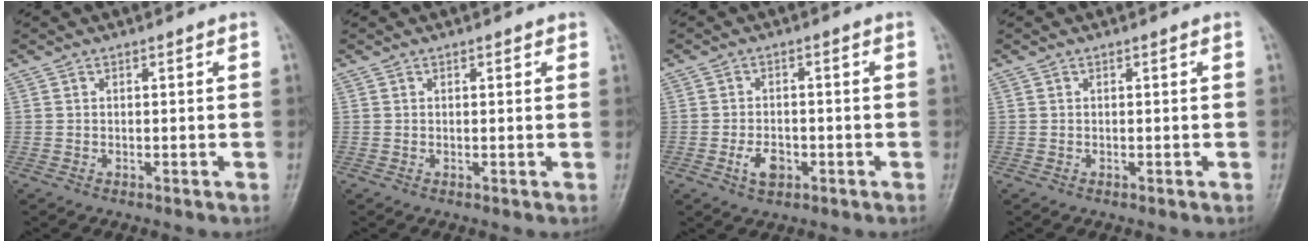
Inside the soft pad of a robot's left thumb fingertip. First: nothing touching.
{"total": 1.1, "force": [0.7, 0.5, 0.7], "torque": [-0.005, -0.002, 0.006]}
{"total": 4.1, "force": [-1.6, 2.6, 2.7], "torque": [-0.045, 0.006, -0.028]}
{"total": 0.0}